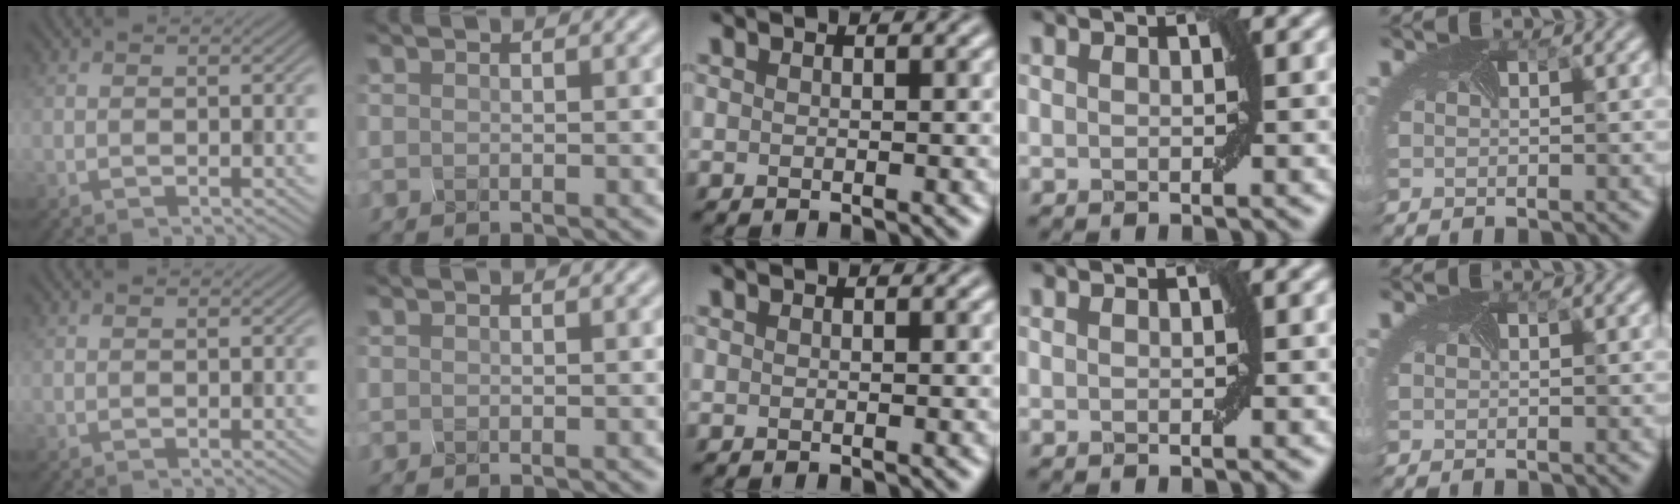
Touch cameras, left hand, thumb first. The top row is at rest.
{}